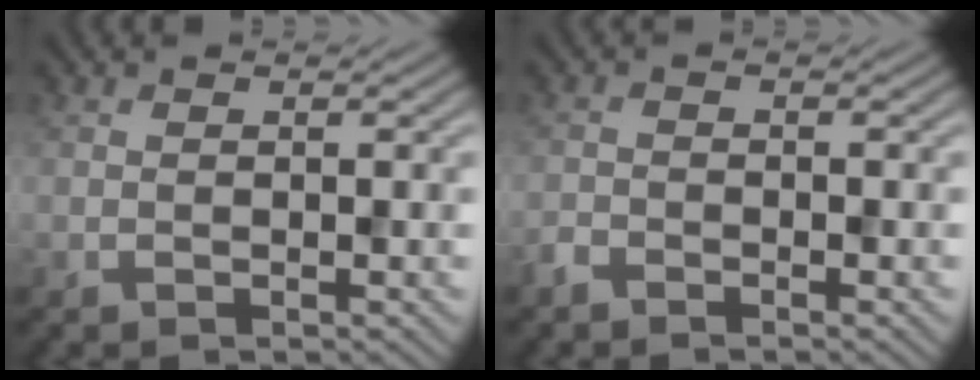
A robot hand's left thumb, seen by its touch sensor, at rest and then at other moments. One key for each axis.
{"total": 1.5, "fx": -1.3, "fy": 0.5, "fz": 0.4, "tx": -0.010, "ty": -0.001, "tz": -0.033}